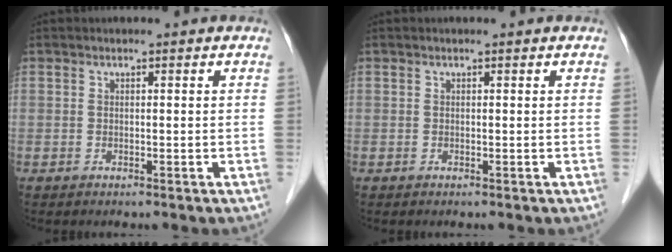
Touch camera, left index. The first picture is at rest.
{"total": 0.0}